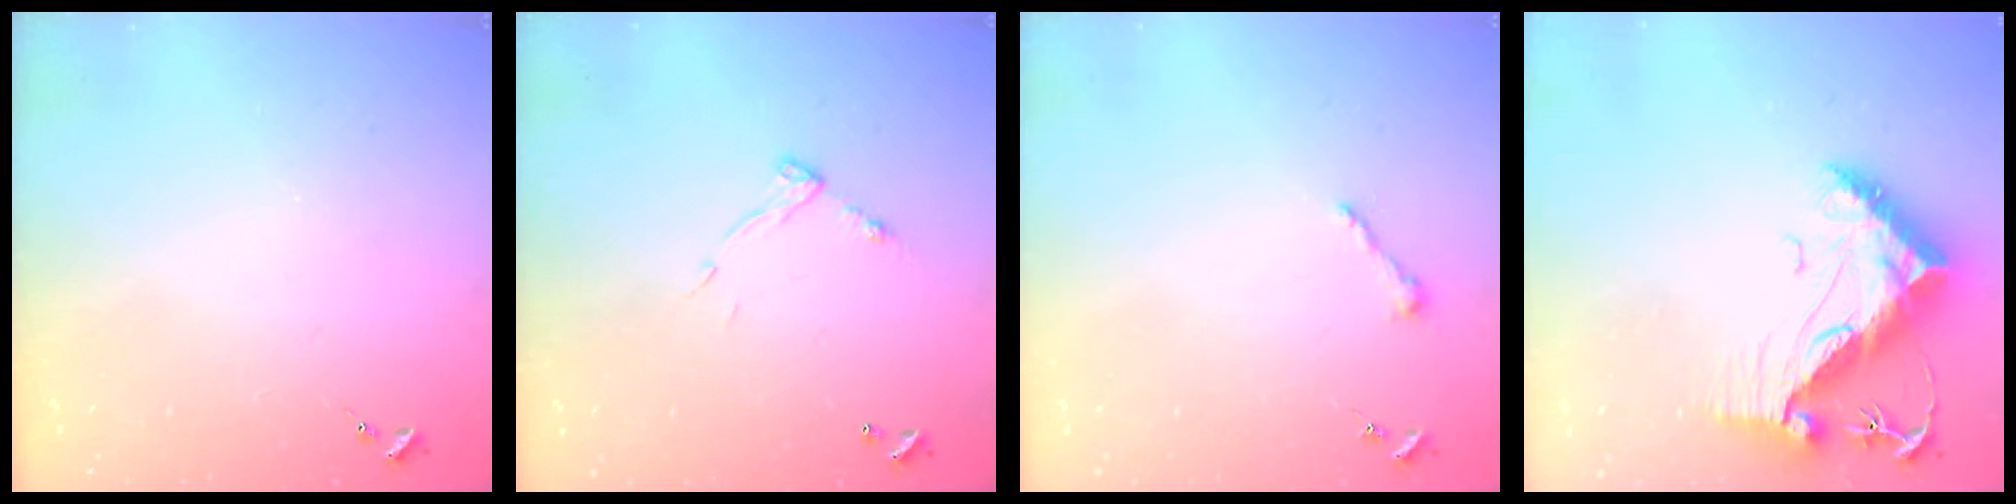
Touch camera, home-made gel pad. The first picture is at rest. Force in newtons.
{"total": 6.8, "press": 6.8, "slide": 0.2}
{"total": 4.3, "press": 4.3, "slide": 0.5}
{"total": 14.8, "press": 14.7, "slide": 1.3}